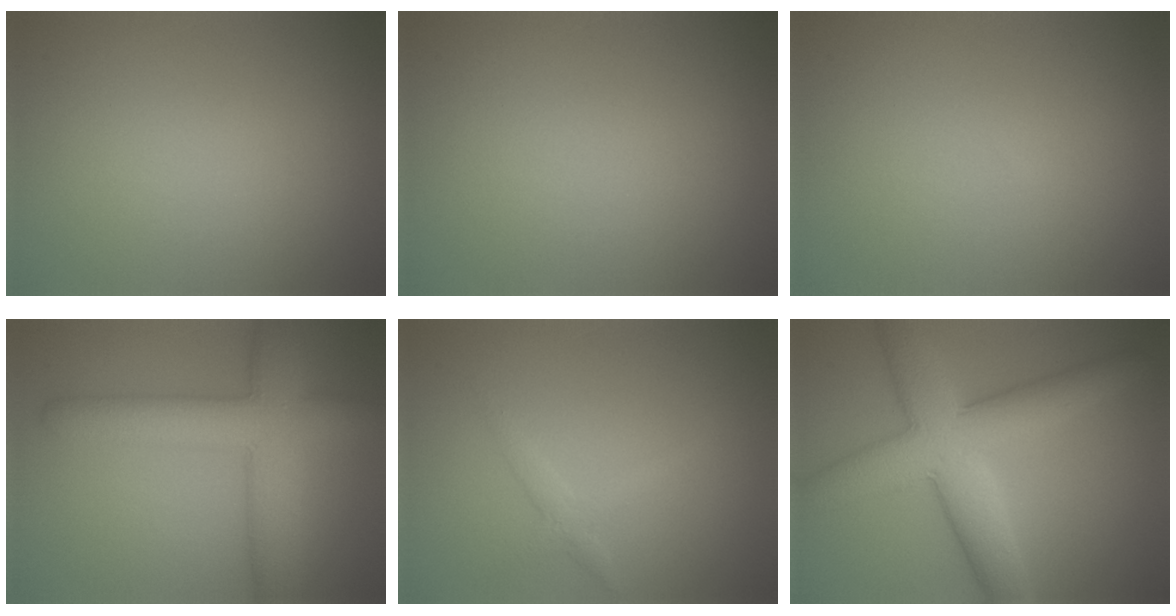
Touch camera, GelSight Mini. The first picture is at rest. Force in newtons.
{"total": 0.0}
{"total": 0.0}
{"total": 7.7, "press": 7.7, "slide": 0.2}
{"total": 1.5, "press": 1.5, "slide": 0.0}
{"total": 8.4, "press": 8.4, "slide": 0.2}